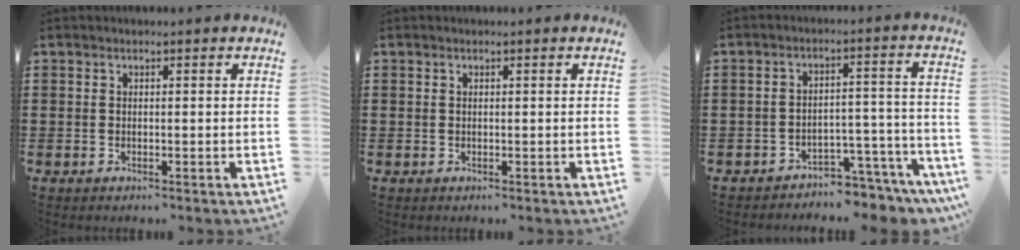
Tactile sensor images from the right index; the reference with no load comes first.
{"total": 0.0}
{"total": 4.5, "force": [-4.3, 0.8, 1.0], "torque": [-0.021, 0.011, -0.087]}